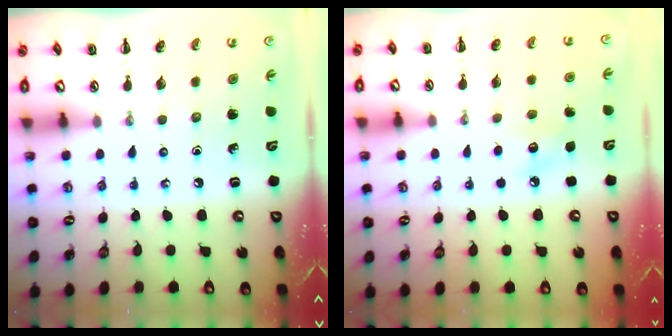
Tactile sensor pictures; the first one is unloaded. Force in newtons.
{"total": 7.6, "press": 7.4, "slide": 1.5}